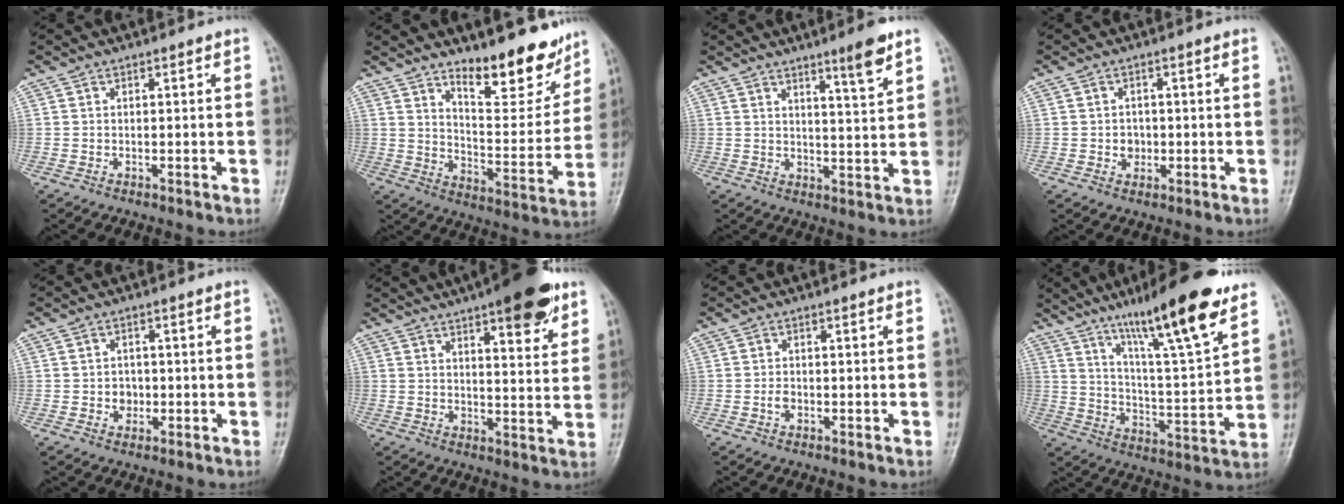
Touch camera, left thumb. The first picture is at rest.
{"total": 15.2, "force": [11.2, 5.3, 8.8], "torque": [-0.079, -0.086, 0.175]}
{"total": 6.5, "force": [4.4, 0.2, 4.8], "torque": [-0.069, -0.034, 0.068]}
{"total": 2.5, "force": [-0.3, 2.2, 1.1], "torque": [-0.002, 0.005, -0.003]}
{"total": 2.7, "force": [-0.4, 2.4, 1.3], "torque": [-0.002, 0.006, -0.005]}
{"total": 10.5, "force": [6.2, 3.2, 7.9], "torque": [-0.085, -0.026, 0.080]}
{"total": 1.3, "force": [-0.3, 0.9, 0.9], "torque": [-0.014, 0.001, -0.006]}
{"total": 20.7, "force": [13.3, 2.8, 15.6], "torque": [-0.230, -0.057, 0.219]}